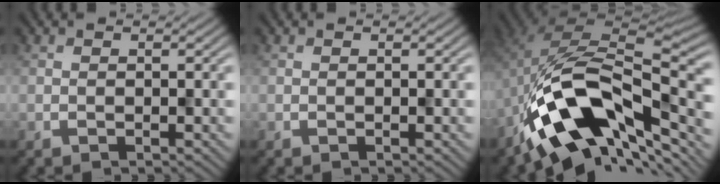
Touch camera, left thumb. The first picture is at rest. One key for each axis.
{"total": 0.0}
{"total": 15.0, "fx": -6.8, "fy": 8.1, "fz": 10.7, "tx": -0.177, "ty": 0.010, "tz": -0.125}